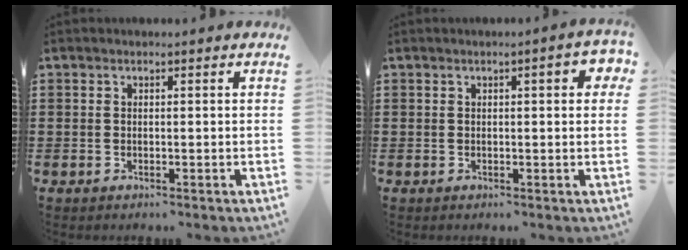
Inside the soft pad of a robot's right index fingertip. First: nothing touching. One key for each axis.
{"total": 2.9, "fx": 0.6, "fy": 0.6, "fz": 2.8, "tx": -0.037, "ty": 0.000, "tz": 0.005}